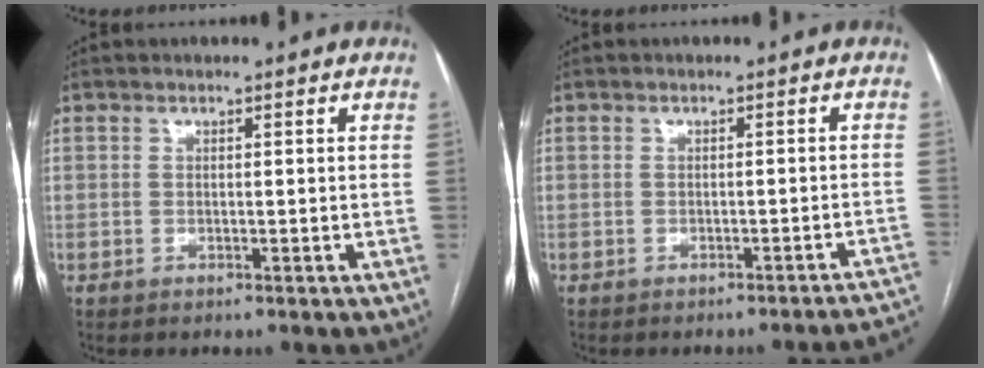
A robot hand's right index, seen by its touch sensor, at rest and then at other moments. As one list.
[{"total": 7.7, "force": [-7.5, -0.7, 1.5], "torque": [0.008, 0.001, -0.079]}]